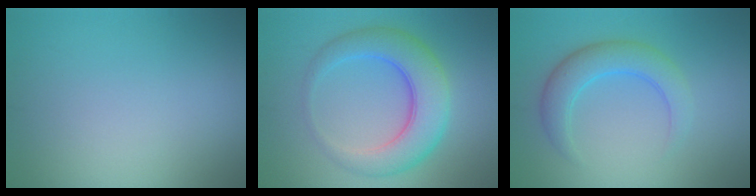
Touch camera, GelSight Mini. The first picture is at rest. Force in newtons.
{"total": 6.4, "press": 6.4, "slide": 0.2}
{"total": 3.8, "press": 3.8, "slide": 0.2}